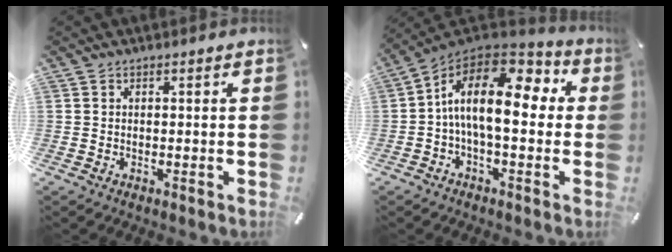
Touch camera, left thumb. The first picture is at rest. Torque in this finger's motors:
{"motor_torque": [0.27, 1.81, 1.50, -1.02, 0.35]}